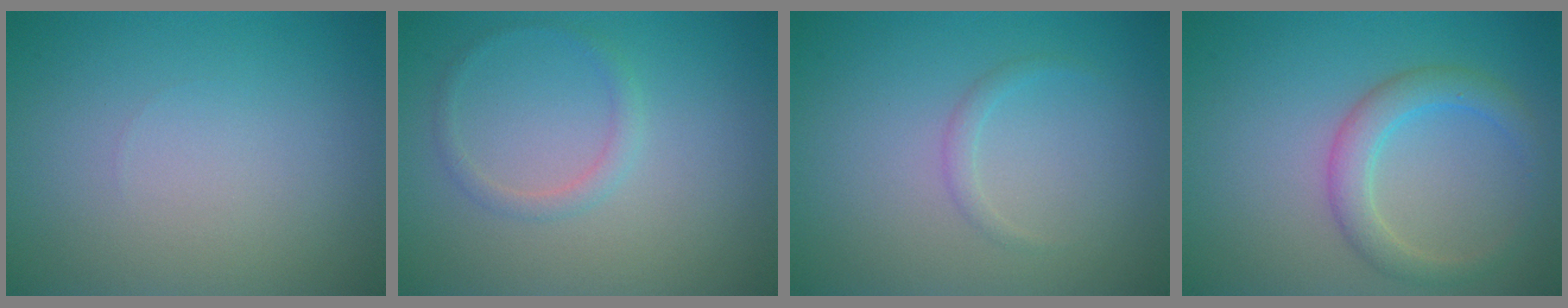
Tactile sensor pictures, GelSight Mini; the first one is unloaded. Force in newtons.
{"total": 1.3, "press": 1.3, "slide": 0.0}
{"total": 0.9, "press": 0.9, "slide": 0.0}
{"total": 3.2, "press": 3.1, "slide": 0.3}